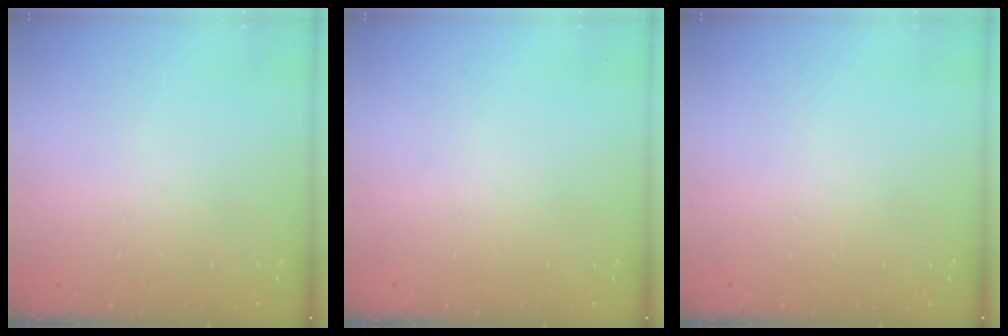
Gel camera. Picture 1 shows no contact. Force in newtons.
{"total": 0.0}
{"total": 0.0}